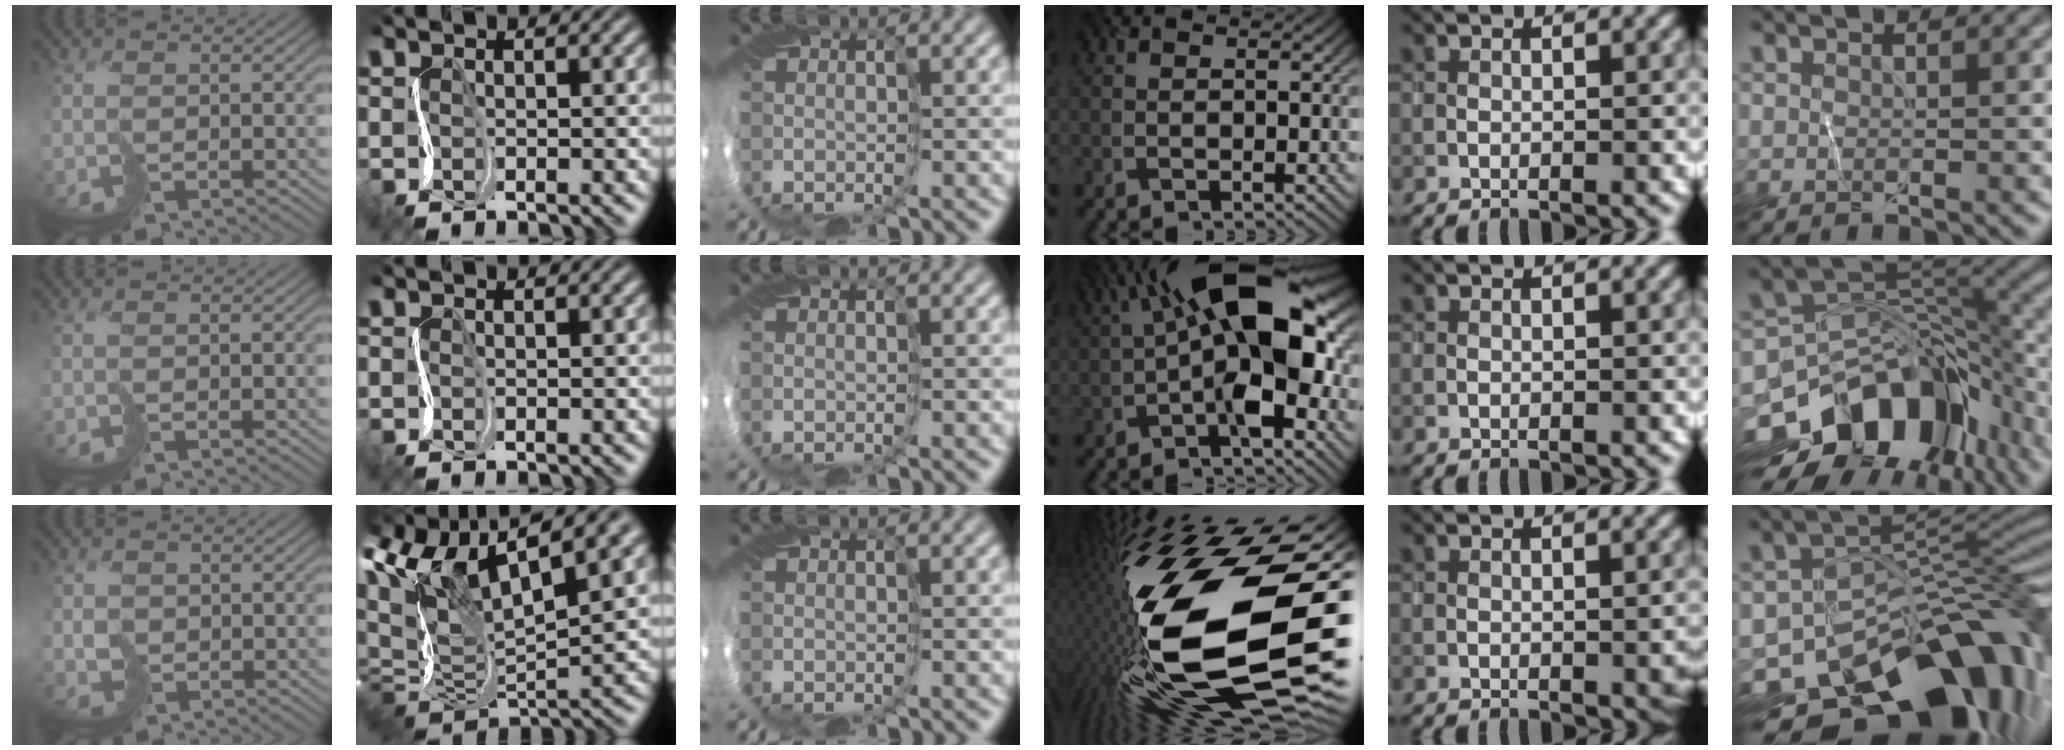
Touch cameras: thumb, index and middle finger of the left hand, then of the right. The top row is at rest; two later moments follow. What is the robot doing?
{"motion": "cut", "object": "paper"}